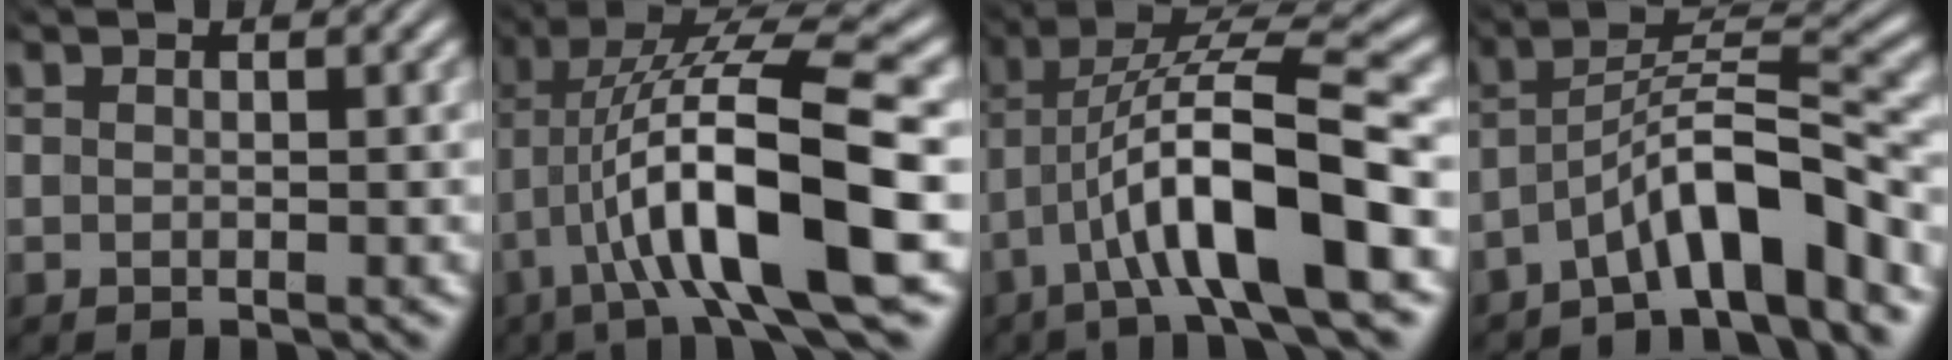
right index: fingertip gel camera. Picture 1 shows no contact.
{"total": 11.1, "force": [0.3, 3.7, 10.5], "torque": [-0.188, -0.004, 0.008]}
{"total": 8.6, "force": [0.5, 2.8, 8.1], "torque": [-0.141, 0.002, 0.009]}
{"total": 5.9, "force": [-2.3, 1.8, 5.1], "torque": [-0.088, 0.004, -0.038]}